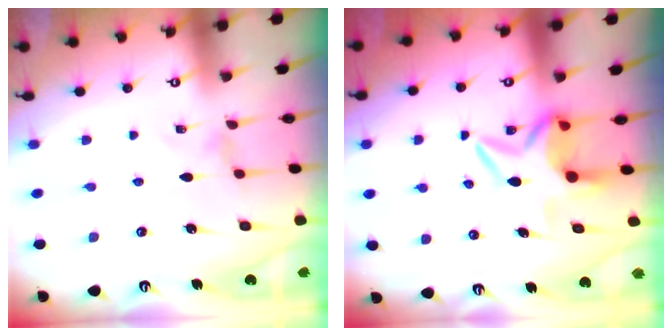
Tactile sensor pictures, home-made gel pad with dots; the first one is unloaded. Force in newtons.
{"total": 7.4, "press": 7.3, "slide": 1.0}